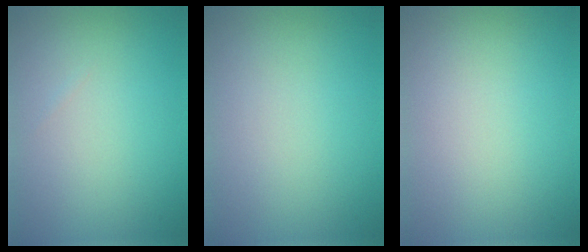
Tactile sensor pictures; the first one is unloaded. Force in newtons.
{"total": 0.0}
{"total": 0.0}